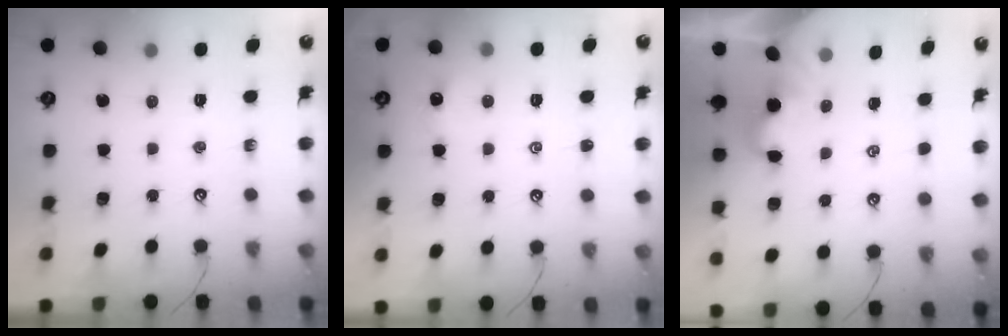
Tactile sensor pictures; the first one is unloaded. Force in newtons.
{"total": 0.0}
{"total": 2.4, "press": 2.4, "slide": 0.1}